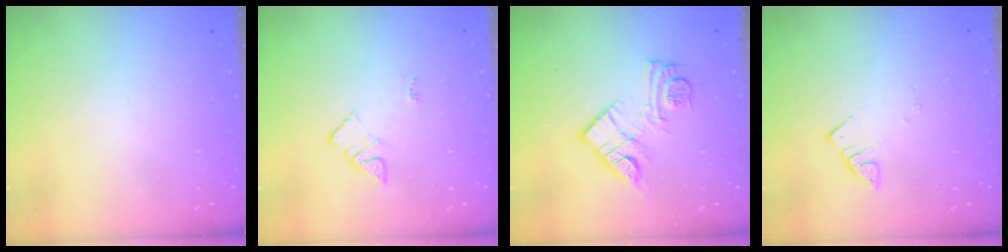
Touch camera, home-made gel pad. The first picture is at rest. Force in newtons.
{"total": 4.3, "press": 4.2, "slide": 0.6}
{"total": 11.8, "press": 11.8, "slide": 0.7}
{"total": 2.5, "press": 2.5, "slide": 0.3}